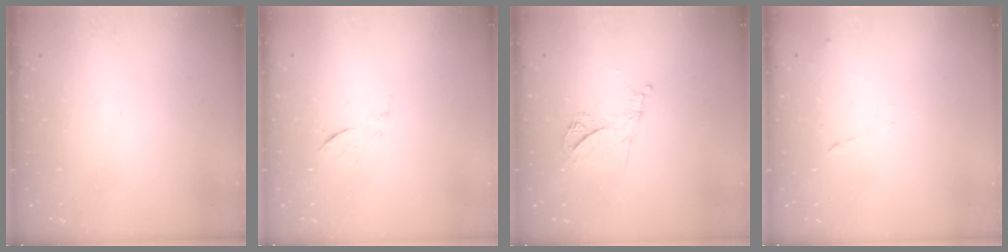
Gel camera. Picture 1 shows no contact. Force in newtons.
{"total": 6.2, "press": 6.2, "slide": 0.2}
{"total": 11.0, "press": 10.9, "slide": 1.1}
{"total": 6.6, "press": 6.6, "slide": 0.4}